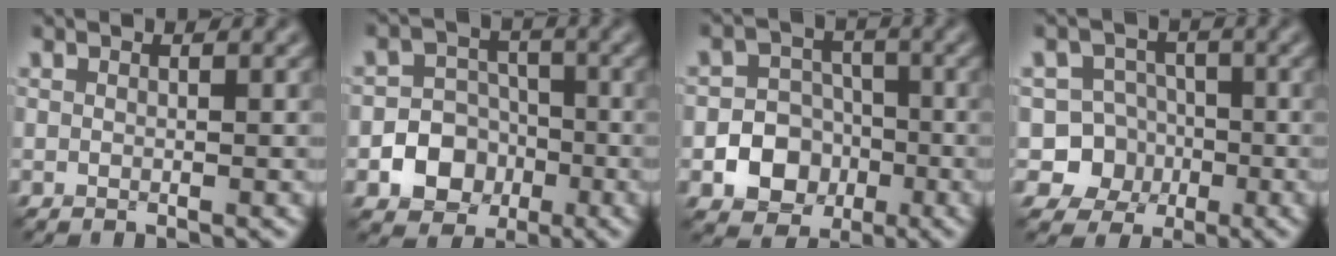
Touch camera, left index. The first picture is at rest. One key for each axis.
{"total": 7.5, "fx": -3.0, "fy": 6.5, "fz": 2.1, "tx": -0.017, "ty": -0.007, "tz": -0.074}
{"total": 8.6, "fx": -3.2, "fy": 7.5, "fz": 2.6, "tx": -0.027, "ty": -0.015, "tz": -0.074}
{"total": 6.5, "fx": -2.2, "fy": 6.0, "fz": 1.1, "tx": -0.001, "ty": 0.003, "tz": -0.062}